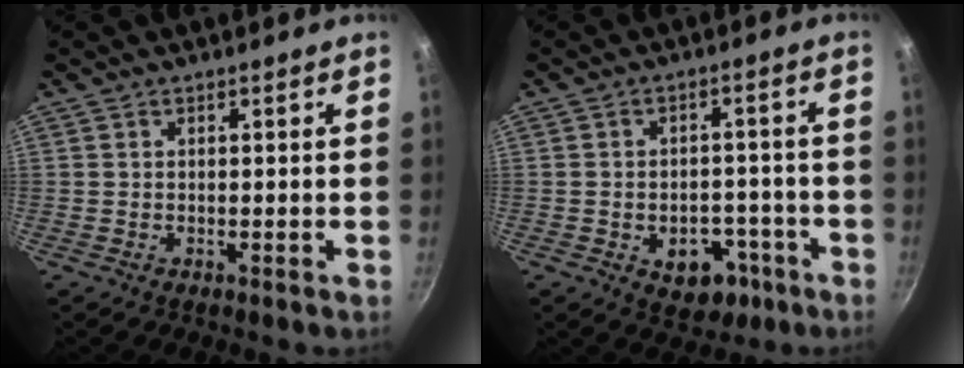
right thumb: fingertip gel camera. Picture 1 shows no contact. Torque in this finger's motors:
{"motor_torque": [-0.05, 0.44, -0.22, 0.27, -0.01]}